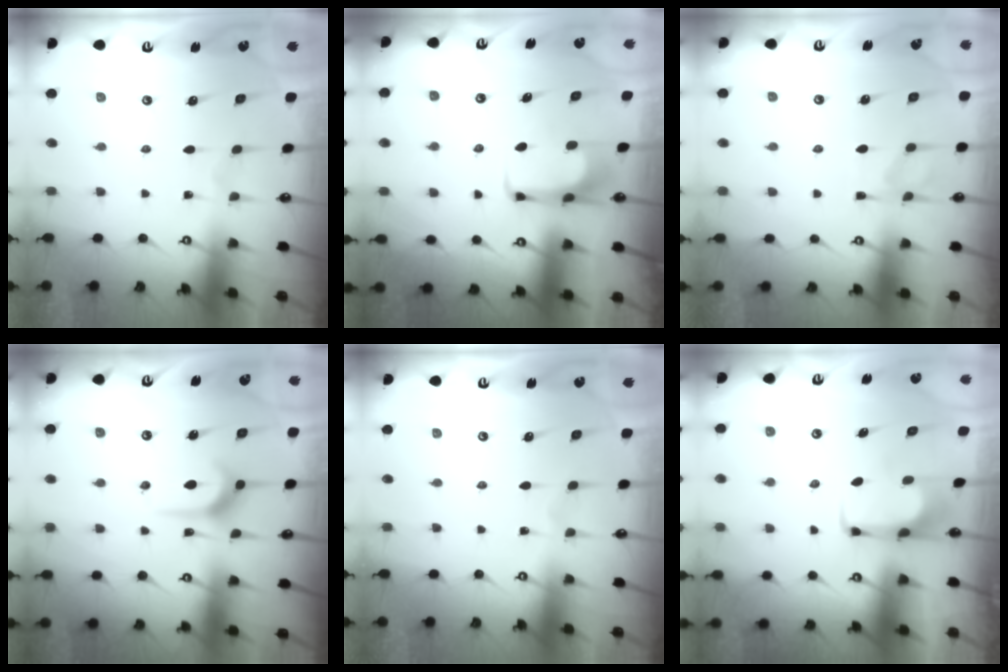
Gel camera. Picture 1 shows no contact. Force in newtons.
{"total": 6.2, "press": 6.1, "slide": 0.9}
{"total": 1.1, "press": 0.3, "slide": 1.1}
{"total": 7.9, "press": 7.8, "slide": 0.3}
{"total": 0.0}
{"total": 2.0, "press": 1.9, "slide": 0.4}